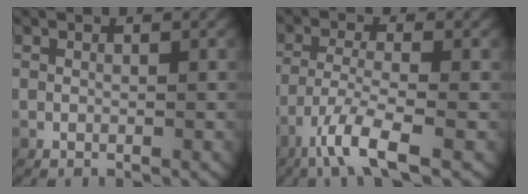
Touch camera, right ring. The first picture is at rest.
{"total": 5.5, "force": [-2.6, 1.6, 4.5], "torque": [-0.102, -0.029, -0.032]}